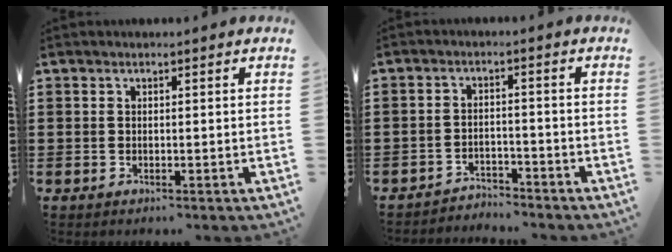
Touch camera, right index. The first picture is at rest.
{"total": 3.2, "force": [-3.2, 0.4, -0.2], "torque": [-0.005, 0.002, -0.069]}